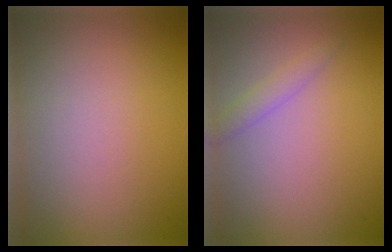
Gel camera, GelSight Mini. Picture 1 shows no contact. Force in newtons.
{"total": 1.5, "press": 1.5, "slide": 0.0}